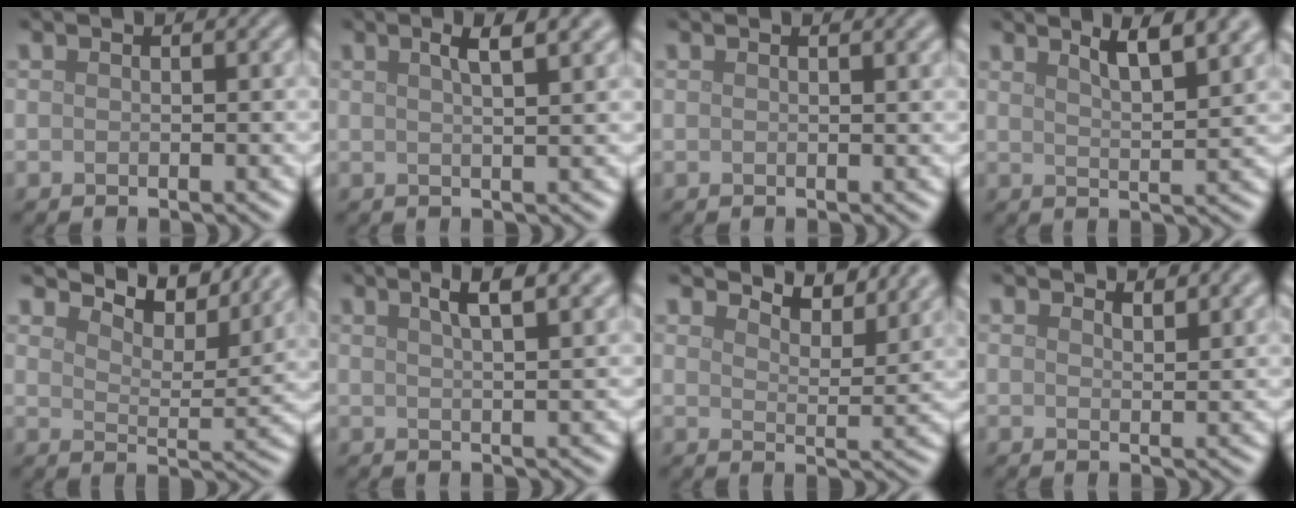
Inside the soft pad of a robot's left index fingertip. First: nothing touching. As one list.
[{"total": 3.8, "force": [2.0, 1.1, 3.1], "torque": [-0.026, 0.014, 0.019]}, {"total": 1.6, "force": [1.0, 0.6, 1.2], "torque": [-0.008, 0.005, 0.012]}, {"total": 5.4, "force": [3.6, 1.4, 3.8], "torque": [-0.037, 0.024, 0.040]}, {"total": 9.6, "force": [8.7, 2.1, 3.4], "torque": [-0.062, 0.009, 0.125]}, {"total": 5.2, "force": [3.1, 1.6, 3.9], "torque": [-0.034, 0.026, 0.029]}, {"total": 5.5, "force": [5.2, 0.9, 1.5], "torque": [-0.034, -0.003, 0.070]}, {"total": 2.2, "force": [2.0, 0.4, 0.9], "torque": [-0.011, 0.000, 0.034]}]